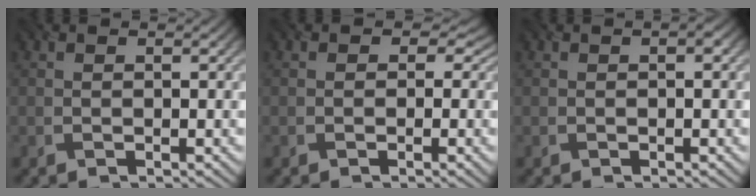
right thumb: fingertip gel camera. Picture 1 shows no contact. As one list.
[{"total": 2.3, "force": [0.4, 2.1, 0.9], "torque": [-0.014, -0.001, -0.006]}, {"total": 0.7, "force": [0.1, 0.4, 0.6], "torque": [-0.009, 0.000, 0.001]}]